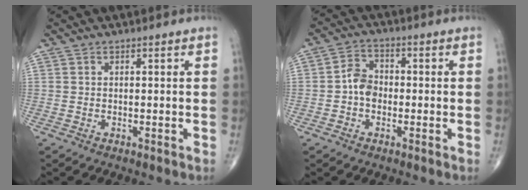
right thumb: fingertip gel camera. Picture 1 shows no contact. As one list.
[{"total": 4.9, "force": [-0.9, 3.7, 3.0], "torque": [-0.039, 0.018, -0.027]}]